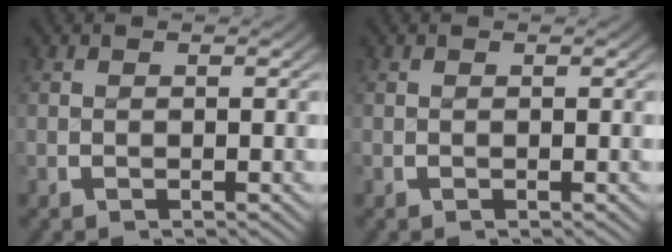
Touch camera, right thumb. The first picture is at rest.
{"total": 0.0}